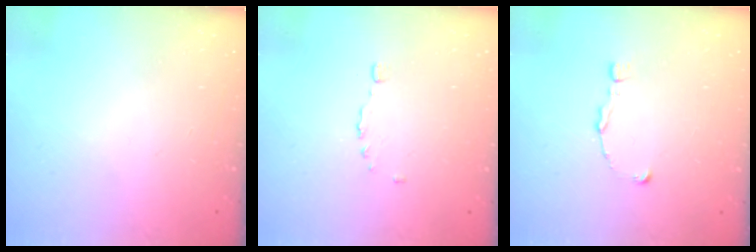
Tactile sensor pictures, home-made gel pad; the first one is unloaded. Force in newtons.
{"total": 1.1, "press": 0.8, "slide": 0.7}
{"total": 0.9, "press": 0.9, "slide": 0.0}